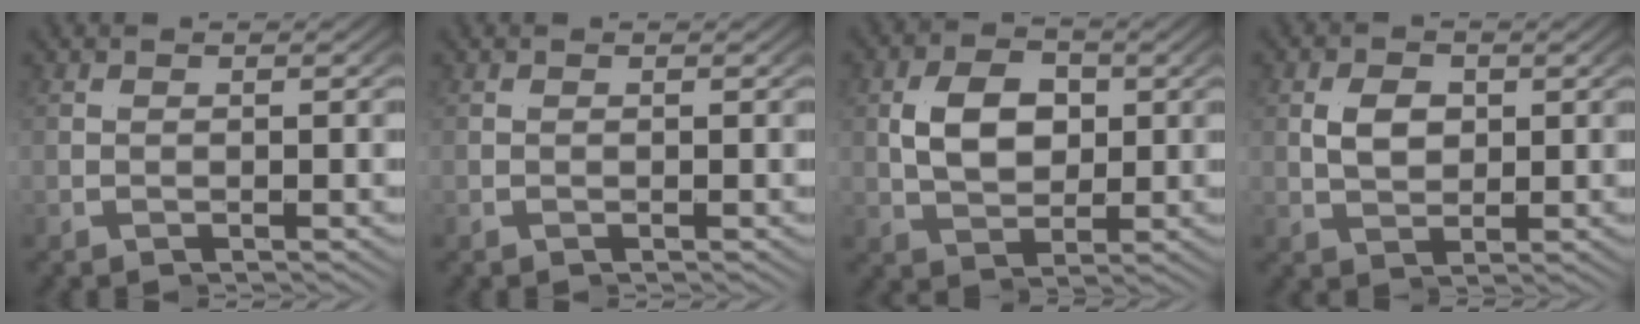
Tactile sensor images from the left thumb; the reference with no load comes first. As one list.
[{"total": 0.0}, {"total": 4.8, "force": [0.2, 3.2, 3.5], "torque": [-0.075, -0.016, 0.005]}, {"total": 2.1, "force": [0.3, 1.4, 1.5], "torque": [-0.037, -0.007, 0.007]}]